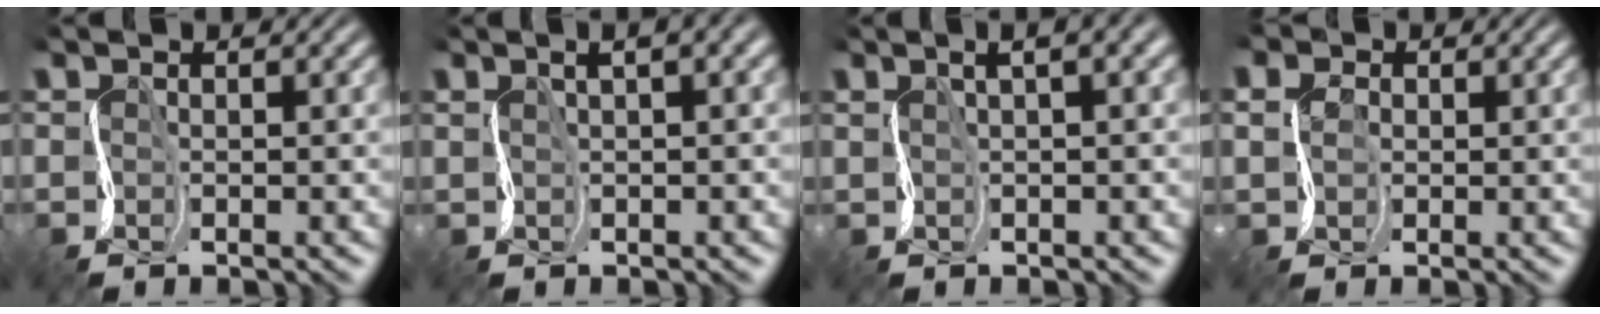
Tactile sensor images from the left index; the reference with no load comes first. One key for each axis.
{"total": 2.7, "fx": 1.3, "fy": 0.5, "fz": 2.3, "tx": -0.026, "ty": 0.011, "tz": 0.025}
{"total": 3.6, "fx": 1.7, "fy": 0.8, "fz": 3.1, "tx": -0.032, "ty": 0.013, "tz": 0.027}
{"total": 2.2, "fx": 1.0, "fy": 1.9, "fz": 0.4, "tx": -0.012, "ty": 0.007, "tz": 0.013}